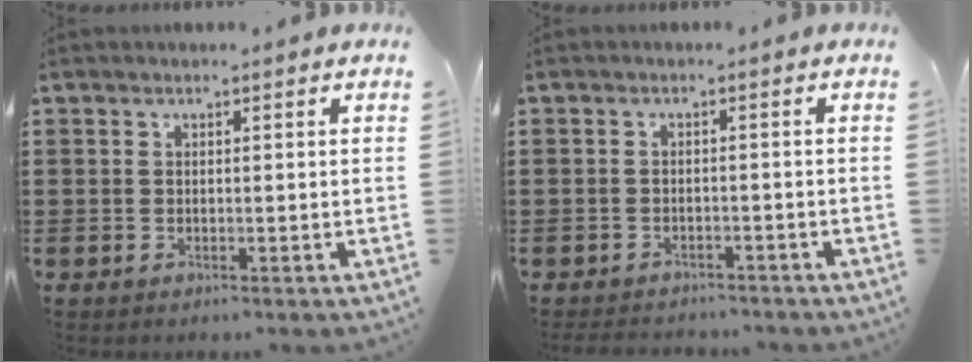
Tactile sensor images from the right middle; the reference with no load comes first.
{"total": 2.0, "force": [-2.0, 0.3, 0.0], "torque": [-0.007, -0.001, -0.044]}